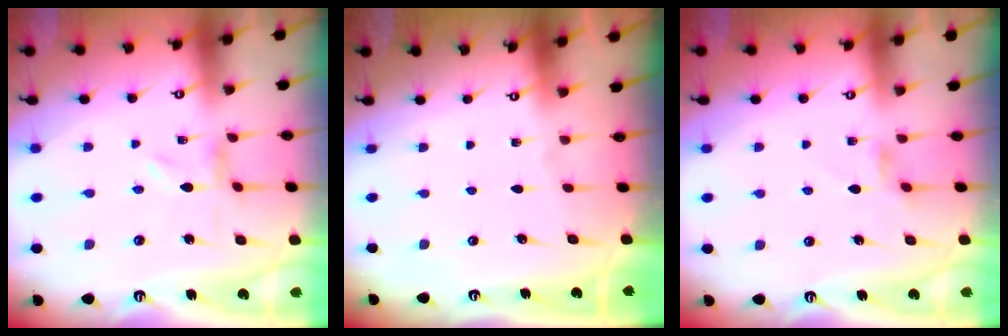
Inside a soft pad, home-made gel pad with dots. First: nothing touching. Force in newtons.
{"total": 0.0}
{"total": 2.1, "press": 2.1, "slide": 0.3}